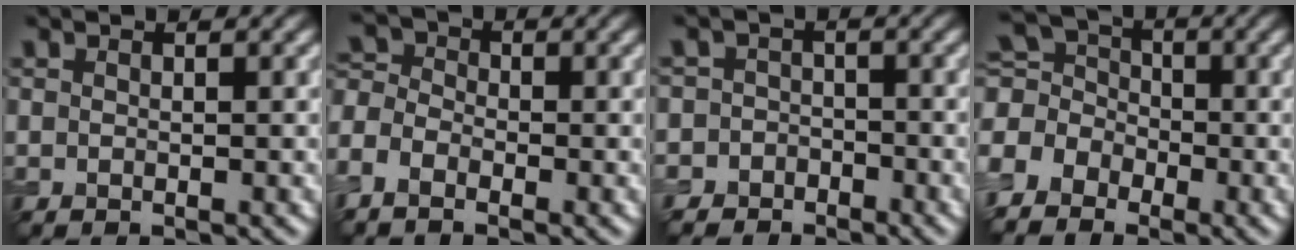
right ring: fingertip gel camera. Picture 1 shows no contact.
{"total": 3.9, "force": [-2.3, 2.4, 2.1], "torque": [-0.044, 0.004, -0.050]}
{"total": 4.1, "force": [-2.3, 3.4, -0.5], "torque": [0.057, 0.004, -0.056]}
{"total": 5.2, "force": [-2.3, 4.1, 2.3], "torque": [-0.050, 0.005, -0.048]}